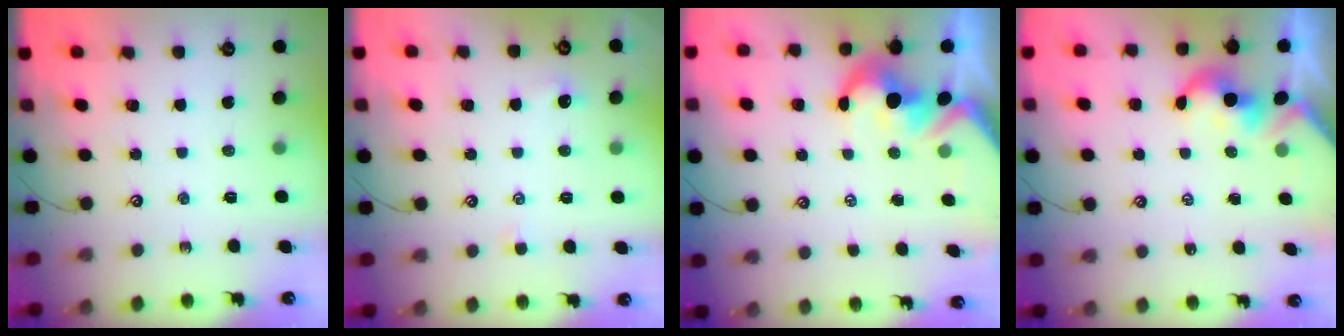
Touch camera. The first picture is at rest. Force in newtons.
{"total": 1.9, "press": 1.8, "slide": 0.4}
{"total": 5.2, "press": 5.0, "slide": 1.2}
{"total": 2.1, "press": 2.1, "slide": 0.2}